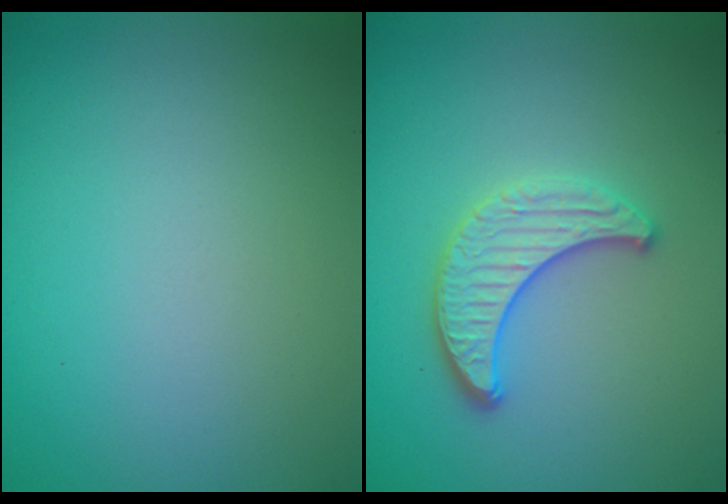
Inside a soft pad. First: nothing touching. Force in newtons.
{"total": 3.3, "press": 3.1, "slide": 1.0}